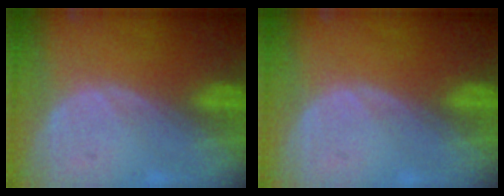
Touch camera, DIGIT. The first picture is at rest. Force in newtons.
{"total": 0.0}